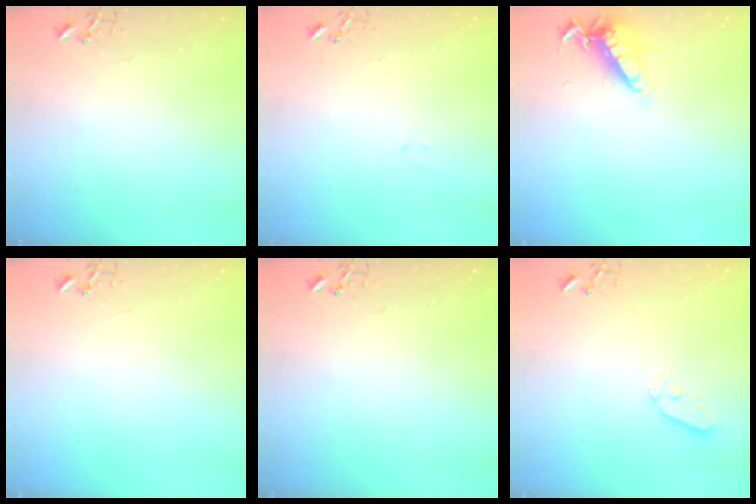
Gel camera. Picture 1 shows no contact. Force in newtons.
{"total": 5.6, "press": 5.6, "slide": 0.7}
{"total": 12.9, "press": 12.8, "slide": 1.4}
{"total": 0.0}
{"total": 0.0}
{"total": 6.7, "press": 6.7, "slide": 0.8}